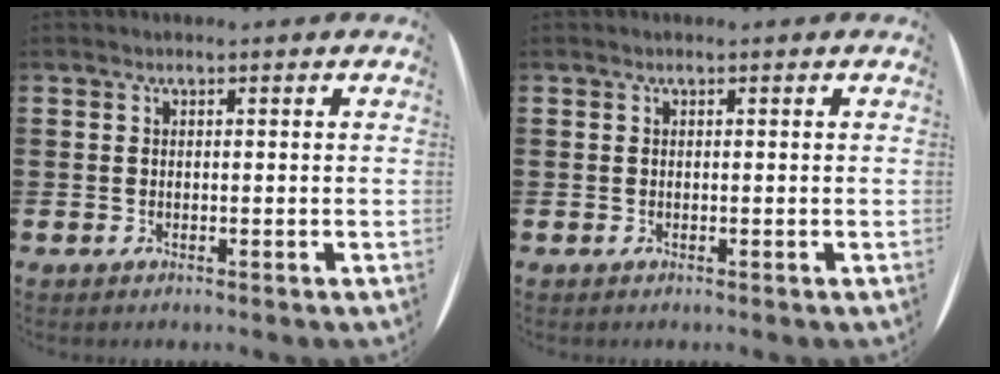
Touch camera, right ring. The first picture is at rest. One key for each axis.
{"total": 0.0}